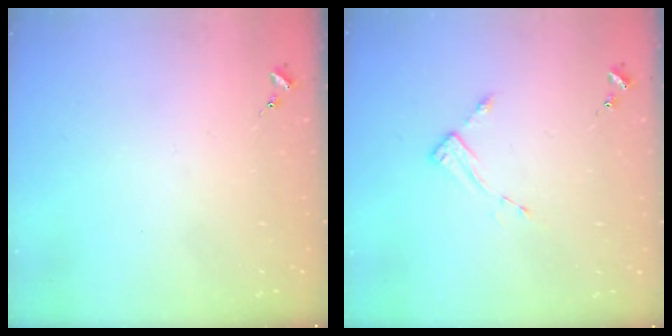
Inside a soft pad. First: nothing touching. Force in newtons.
{"total": 2.7, "press": 2.7, "slide": 0.4}